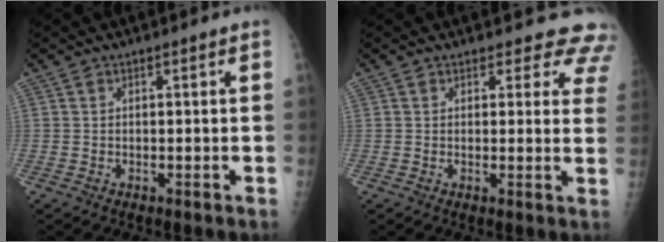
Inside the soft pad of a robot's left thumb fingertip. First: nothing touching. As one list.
[{"total": 8.2, "force": [7.2, 3.8, 1.3], "torque": [0.043, -0.031, 0.051]}]